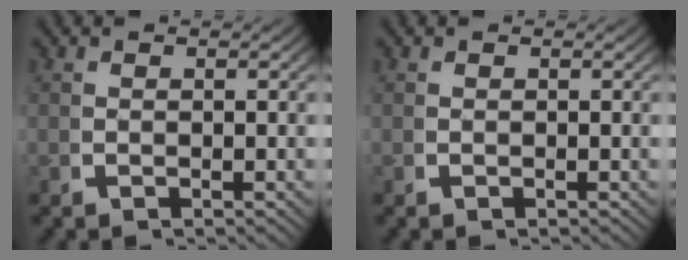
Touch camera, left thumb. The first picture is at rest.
{"total": 0.0}